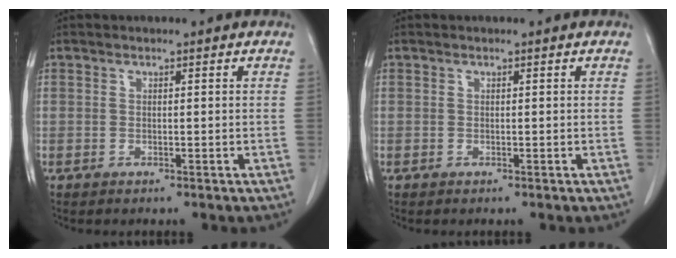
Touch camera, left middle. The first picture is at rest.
{"total": 0.0}